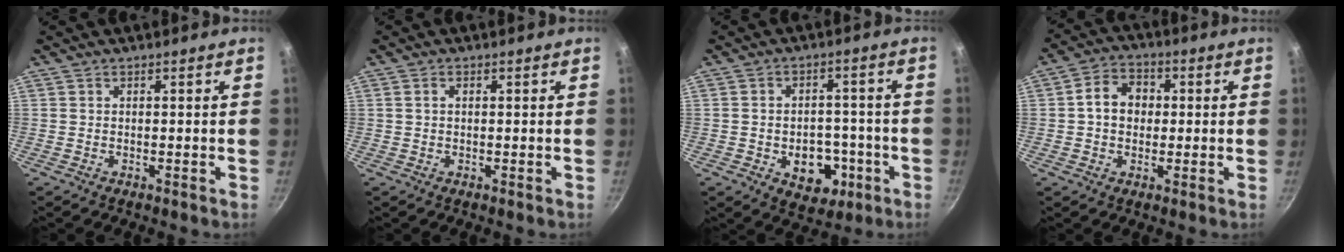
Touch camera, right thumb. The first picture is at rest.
{"total": 1.0, "force": [0.2, 0.6, 0.8], "torque": [-0.014, 0.004, 0.003]}
{"total": 9.7, "force": [-3.2, 6.9, 6.0], "torque": [-0.048, 0.018, -0.034]}
{"total": 7.3, "force": [0.4, 5.9, 4.2], "torque": [-0.046, 0.016, -0.005]}